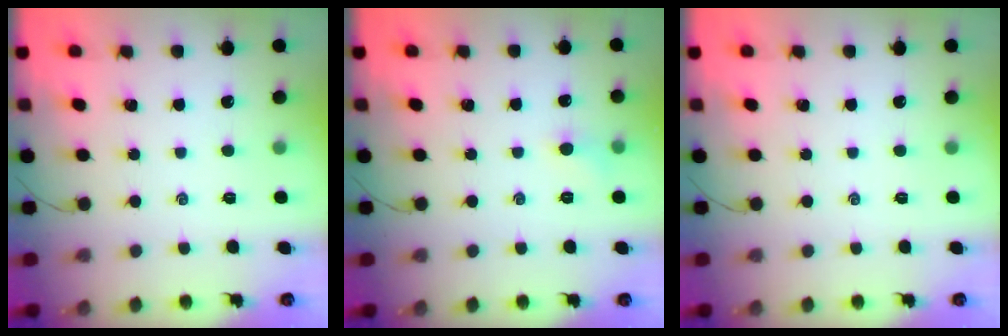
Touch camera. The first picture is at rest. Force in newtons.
{"total": 4.6, "press": 4.4, "slide": 1.6}
{"total": 0.0}